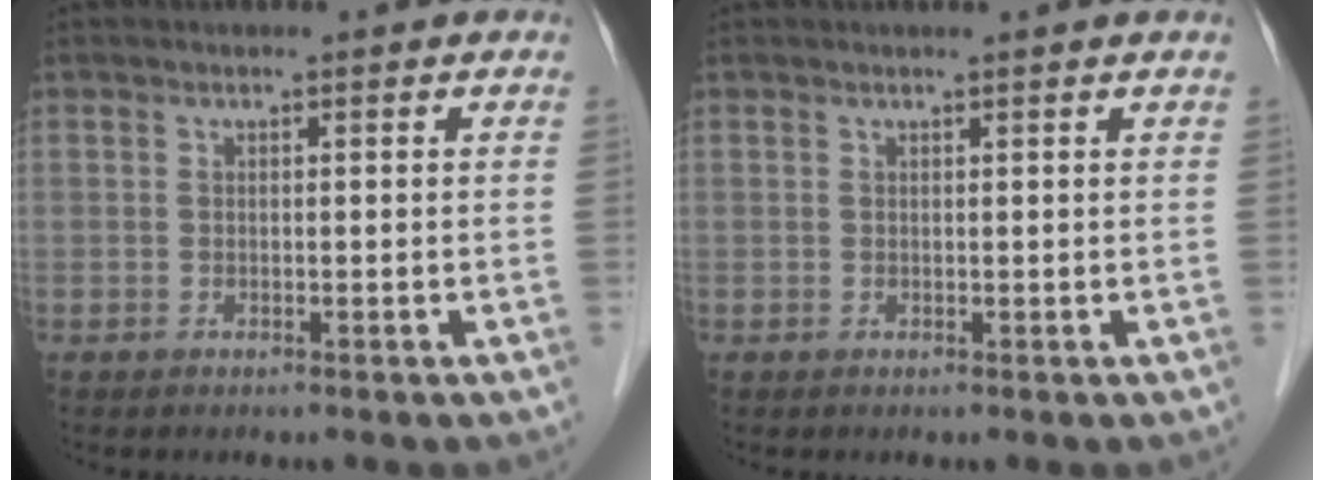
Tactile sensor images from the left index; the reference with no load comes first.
{"total": 0.7, "force": [0.6, -0.2, 0.3], "torque": [-0.007, -0.001, 0.017]}